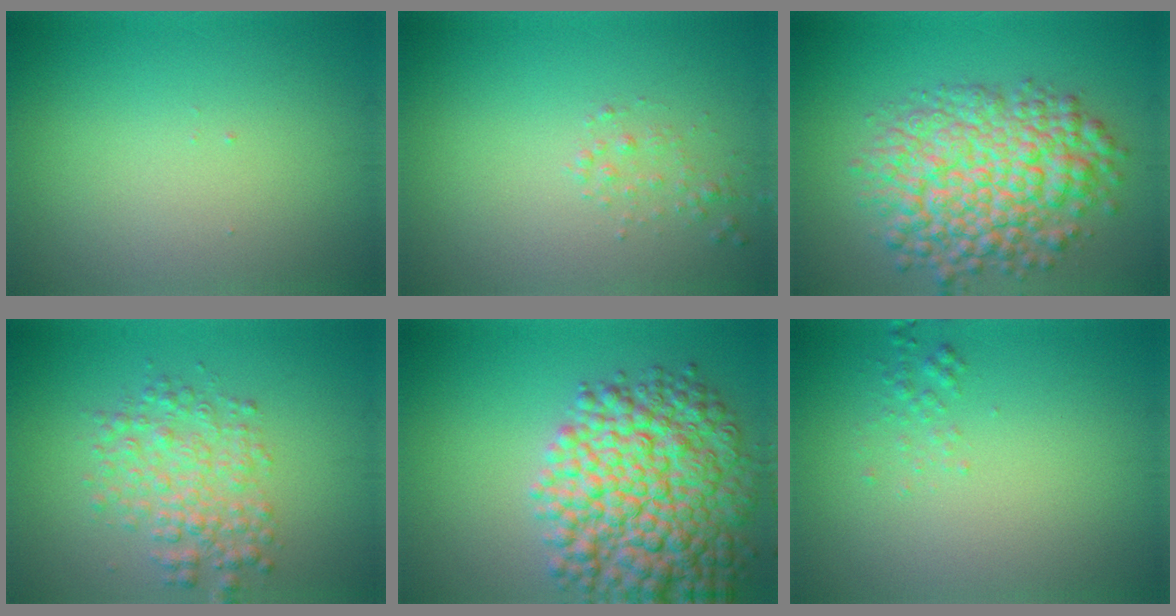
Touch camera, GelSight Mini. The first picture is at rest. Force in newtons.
{"total": 1.2, "press": 1.2, "slide": 0.1}
{"total": 9.3, "press": 9.3, "slide": 0.3}
{"total": 3.9, "press": 3.9, "slide": 0.0}
{"total": 11.6, "press": 11.6, "slide": 0.3}
{"total": 1.0, "press": 1.0, "slide": 0.0}